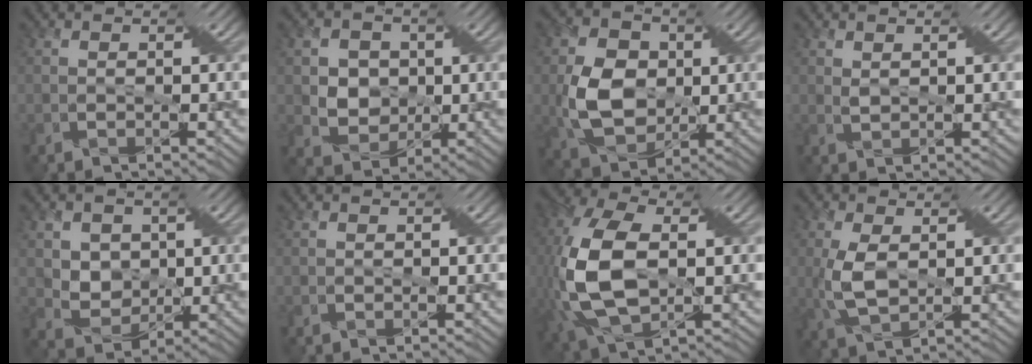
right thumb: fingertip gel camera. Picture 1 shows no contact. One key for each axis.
{"total": 5.2, "fx": 0.6, "fy": 4.7, "fz": 2.1, "tx": -0.061, "ty": 0.003, "tz": 0.004}
{"total": 8.9, "fx": -0.2, "fy": 6.7, "fz": 5.9, "tx": -0.138, "ty": -0.001, "tz": 0.000}
{"total": 1.2, "fx": 1.0, "fy": 0.2, "fz": 0.7, "tx": -0.020, "ty": 0.004, "tz": 0.021}
{"total": 4.4, "fx": 1.2, "fy": 3.8, "fz": 1.8, "tx": -0.050, "ty": -0.007, "tz": 0.018}
{"total": 0.0}
{"total": 14.4, "fx": -0.9, "fy": 8.0, "fz": 11.9, "tx": -0.288, "ty": -0.013, "tz": -0.005}
{"total": 5.7, "fx": 0.2, "fy": 2.7, "fz": 5.0, "tx": -0.121, "ty": -0.002, "tz": 0.010}